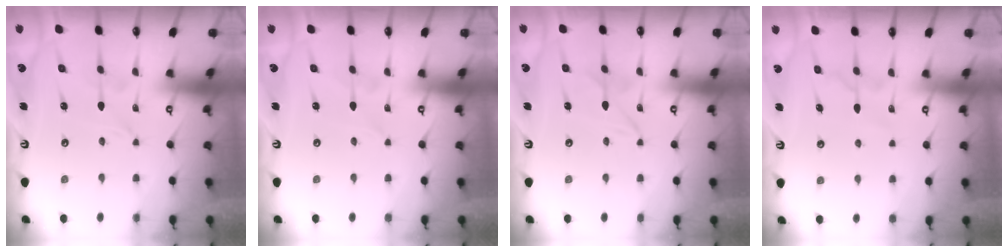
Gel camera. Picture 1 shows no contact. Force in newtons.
{"total": 0.6, "press": 0.6, "slide": 0.1}
{"total": 2.8, "press": 2.8, "slide": 0.4}
{"total": 7.4, "press": 7.3, "slide": 0.9}